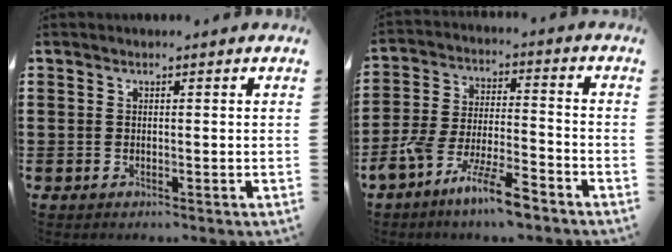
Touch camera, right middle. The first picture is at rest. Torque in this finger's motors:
{"motor_torque": [1.52, -0.62, 0.50, 0.21]}